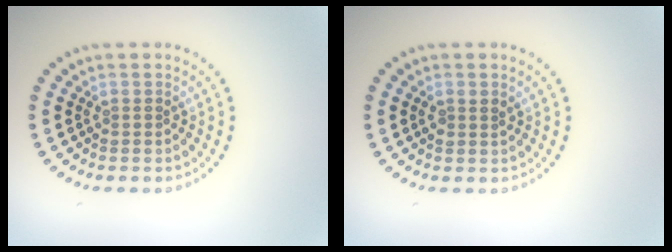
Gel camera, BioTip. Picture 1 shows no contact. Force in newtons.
{"total": 1.0, "press": 0.9, "slide": 0.4}